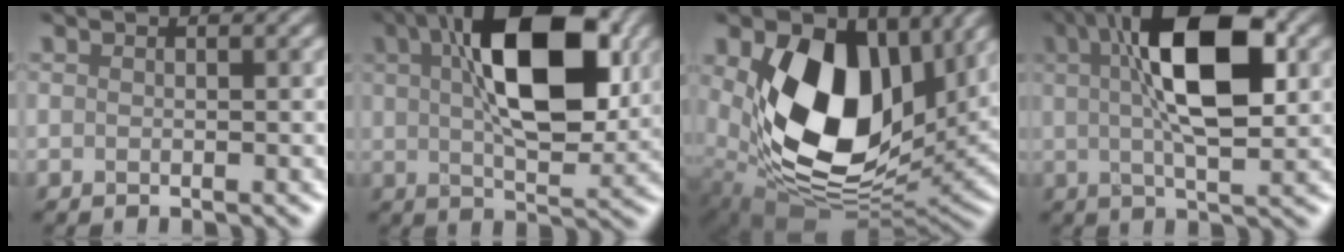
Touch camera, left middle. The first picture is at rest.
{"total": 10.7, "force": [3.8, 4.4, 9.0], "torque": [-0.137, 0.019, 0.056]}
{"total": 13.1, "force": [3.5, 8.8, 9.1], "torque": [-0.166, -0.021, 0.065]}
{"total": 8.8, "force": [2.9, 2.6, 7.9], "torque": [-0.125, 0.020, 0.042]}